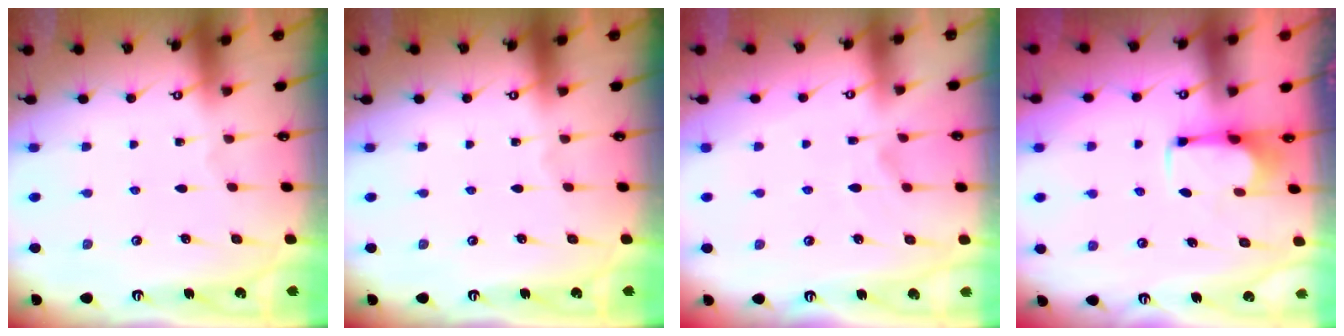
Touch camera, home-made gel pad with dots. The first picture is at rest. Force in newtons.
{"total": 0.0}
{"total": 1.5, "press": 0.9, "slide": 1.2}
{"total": 2.6, "press": 2.5, "slide": 0.9}